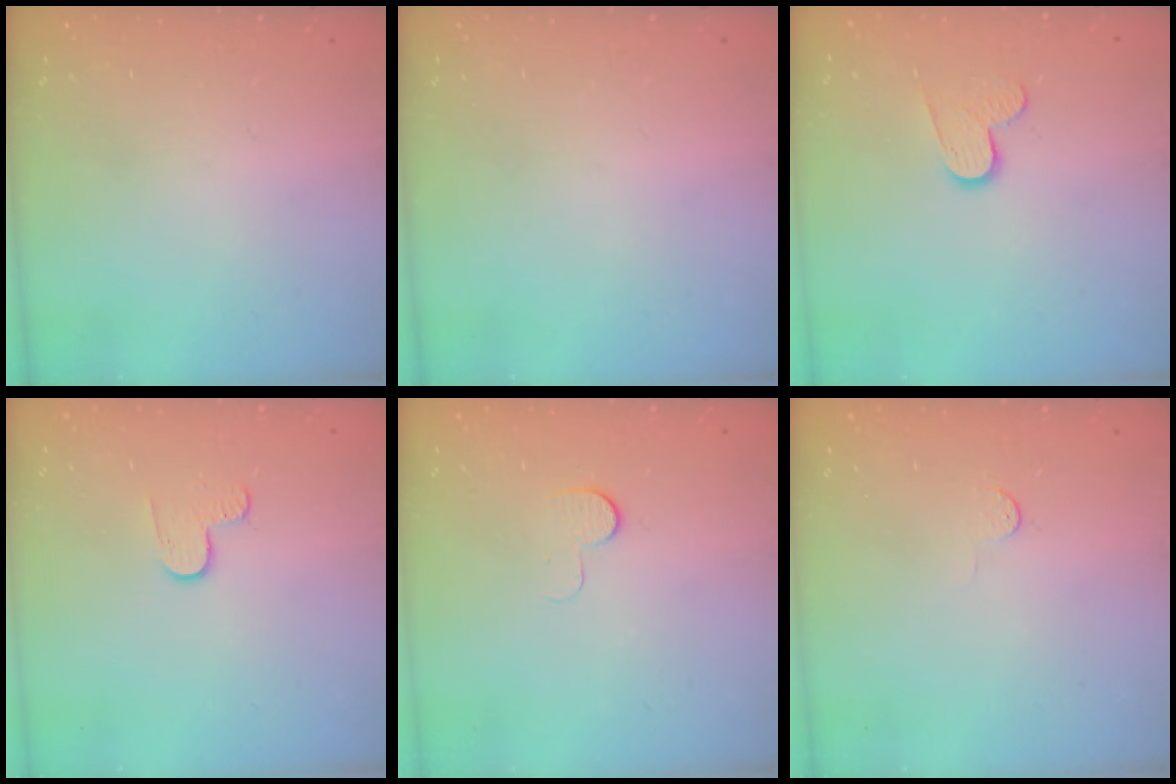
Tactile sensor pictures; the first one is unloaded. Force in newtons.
{"total": 0.0}
{"total": 7.1, "press": 7.1, "slide": 0.5}
{"total": 4.7, "press": 4.7, "slide": 0.4}
{"total": 5.3, "press": 5.3, "slide": 0.5}
{"total": 2.8, "press": 2.8, "slide": 0.4}